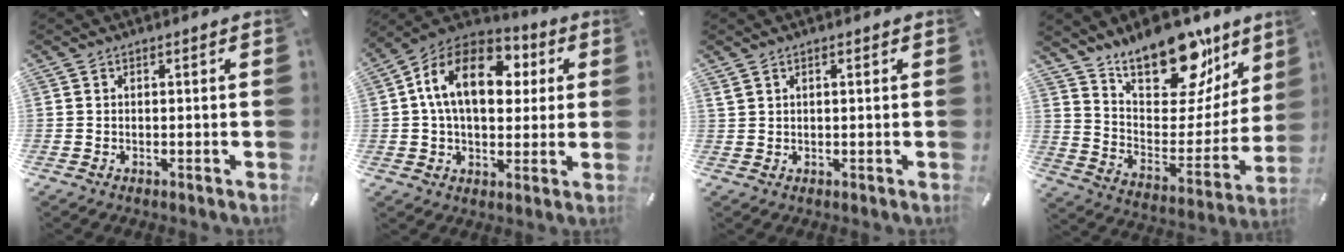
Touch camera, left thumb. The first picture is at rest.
{"total": 17.6, "force": [4.1, 11.7, 12.5], "torque": [-0.239, 0.002, 0.068]}
{"total": 1.3, "force": [0.6, 0.8, 0.9], "torque": [-0.019, 0.003, 0.010]}
{"total": 22.4, "force": [16.8, 10.9, 9.9], "torque": [-0.141, -0.126, 0.295]}